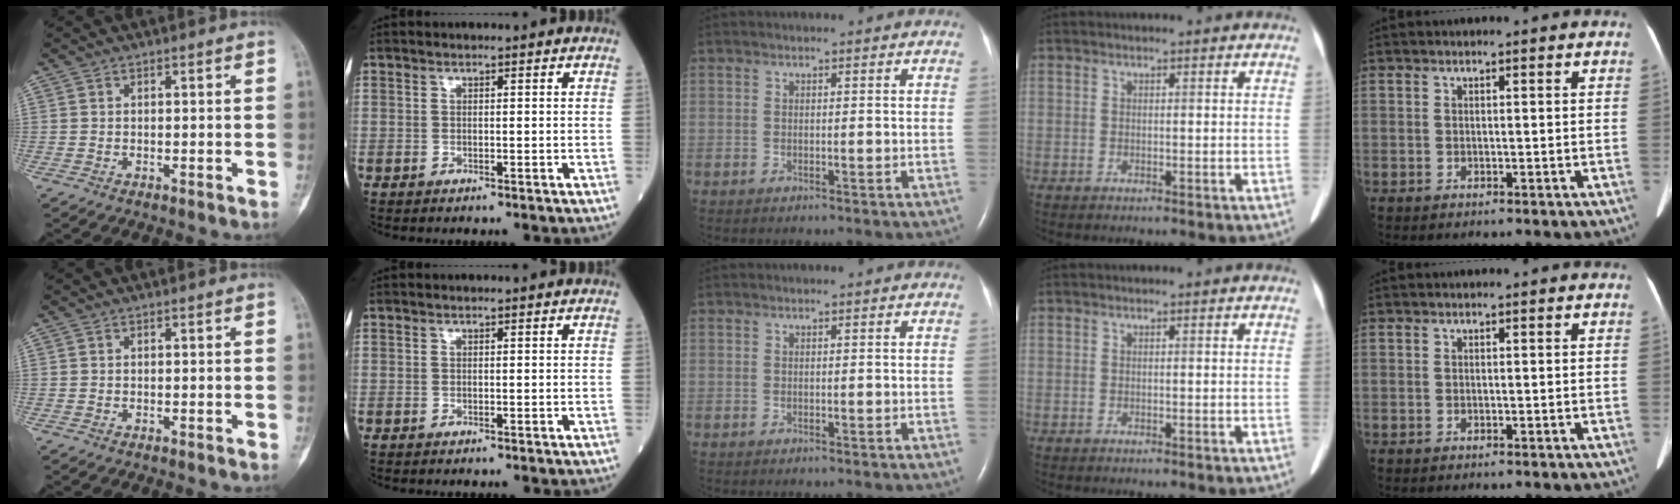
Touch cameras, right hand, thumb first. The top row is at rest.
{}